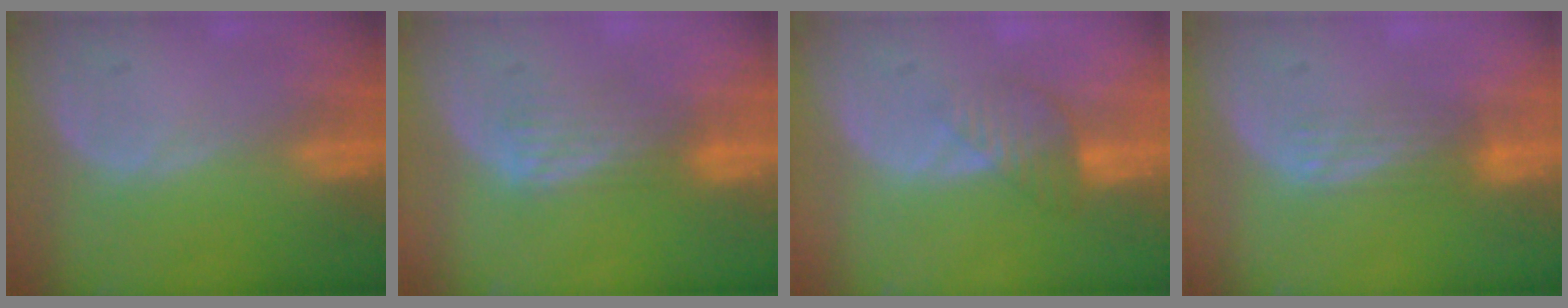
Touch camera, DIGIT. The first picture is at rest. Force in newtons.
{"total": 4.2, "press": 3.6, "slide": 2.2}
{"total": 4.5, "press": 3.9, "slide": 2.3}
{"total": 3.7, "press": 3.0, "slide": 2.2}